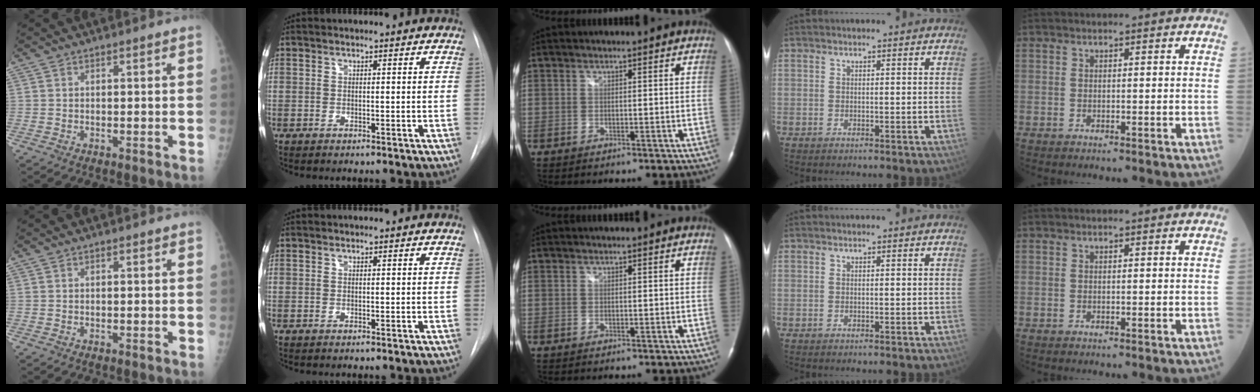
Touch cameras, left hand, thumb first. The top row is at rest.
{}